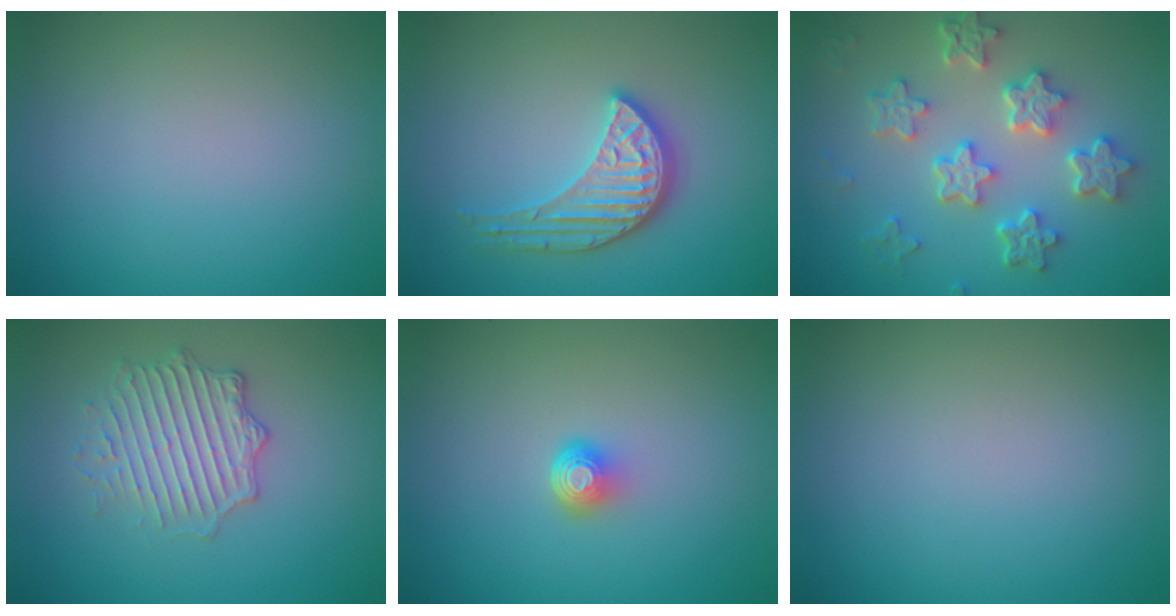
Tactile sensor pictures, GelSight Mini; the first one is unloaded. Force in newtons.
{"total": 3.8, "press": 3.5, "slide": 1.6}
{"total": 5.8, "press": 4.7, "slide": 3.4}
{"total": 3.6, "press": 3.3, "slide": 1.6}
{"total": 2.0, "press": 1.3, "slide": 1.6}
{"total": 0.0}